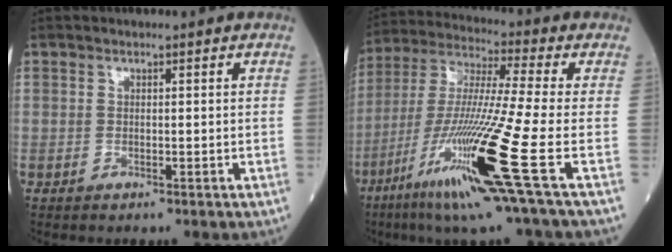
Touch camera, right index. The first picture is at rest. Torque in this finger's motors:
{"motor_torque": [1.88, -0.26, 1.06, 0.21]}